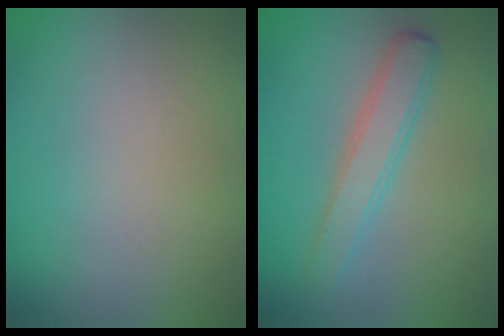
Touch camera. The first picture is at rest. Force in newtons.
{"total": 2.9, "press": 2.9, "slide": 0.0}